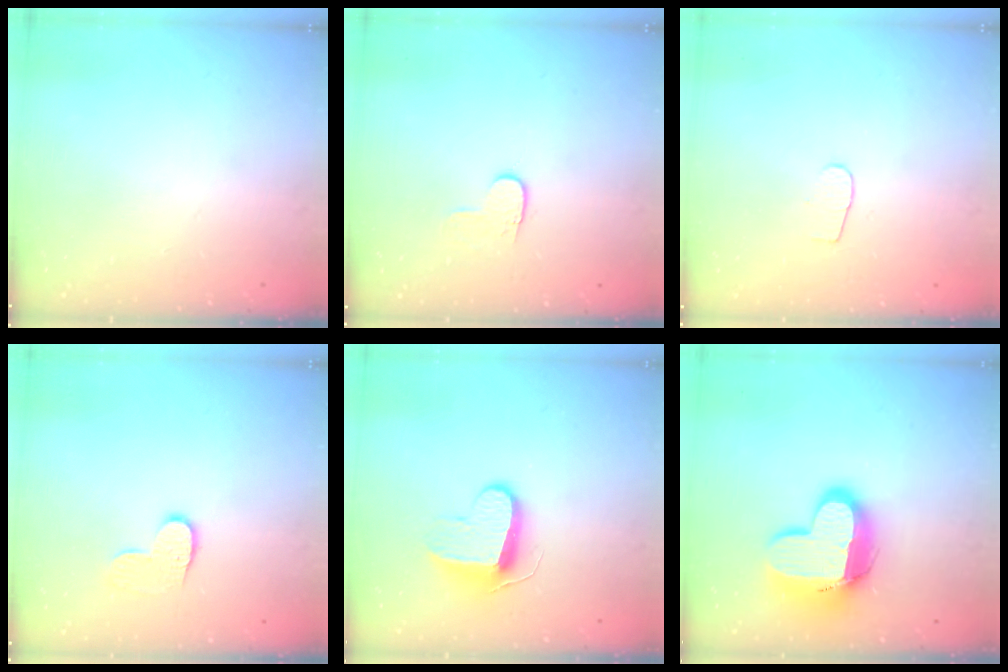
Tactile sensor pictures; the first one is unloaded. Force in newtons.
{"total": 3.8, "press": 3.8, "slide": 0.5}
{"total": 3.6, "press": 3.6, "slide": 0.4}
{"total": 8.2, "press": 8.2, "slide": 0.3}
{"total": 9.3, "press": 9.3, "slide": 0.3}
{"total": 15.3, "press": 15.2, "slide": 1.2}